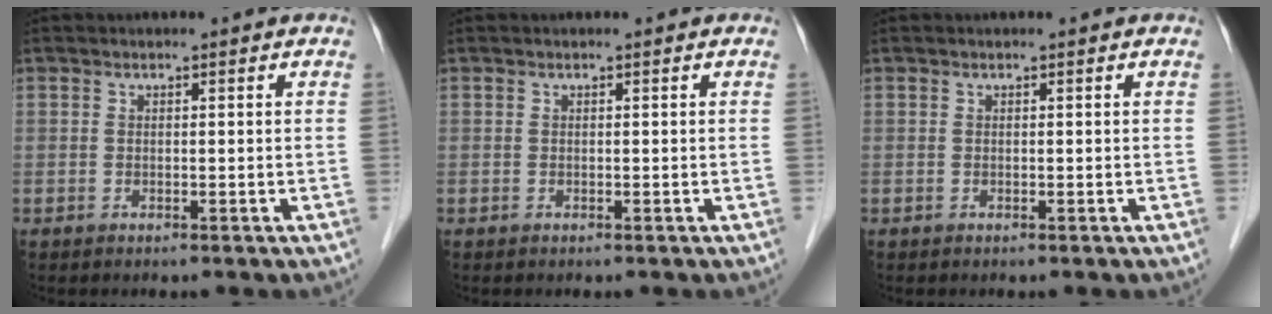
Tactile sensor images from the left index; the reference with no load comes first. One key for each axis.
{"total": 0.0}
{"total": 0.0}